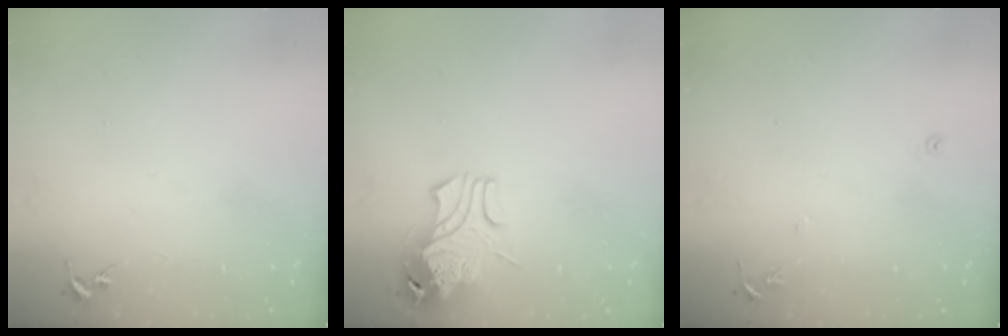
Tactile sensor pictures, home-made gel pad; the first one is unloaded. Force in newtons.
{"total": 9.7, "press": 9.6, "slide": 1.4}
{"total": 4.6, "press": 4.6, "slide": 0.5}